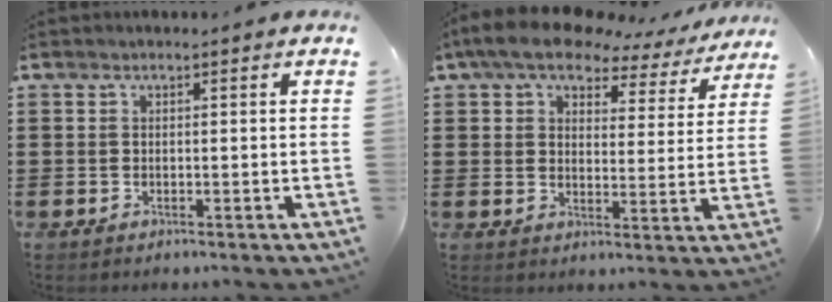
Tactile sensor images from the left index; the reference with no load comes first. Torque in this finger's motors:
{"motor_torque": [2.14, 0.00, 1.05, 0.13]}